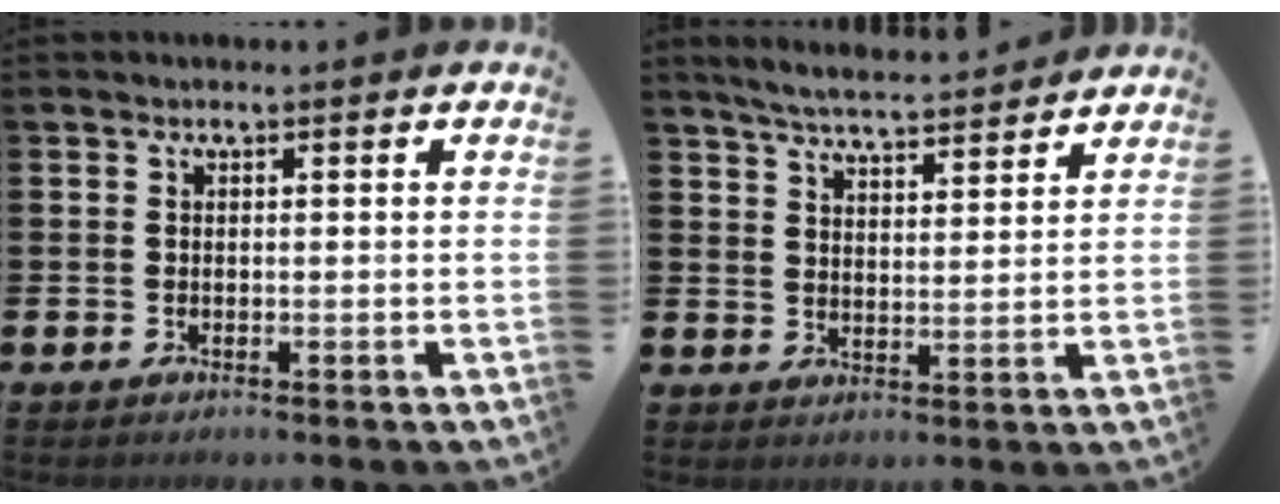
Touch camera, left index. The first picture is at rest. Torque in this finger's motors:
{"motor_torque": [0.77, -0.72, 0.31, 0.11]}